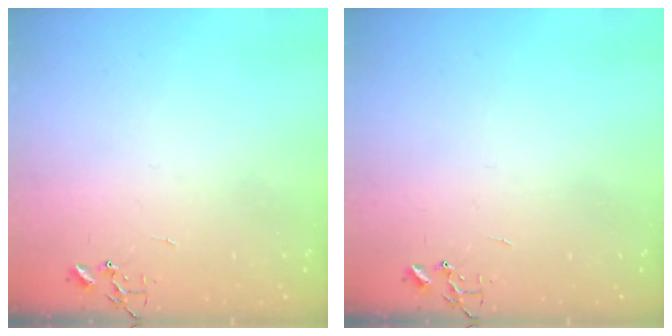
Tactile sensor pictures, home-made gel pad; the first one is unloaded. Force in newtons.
{"total": 0.0}